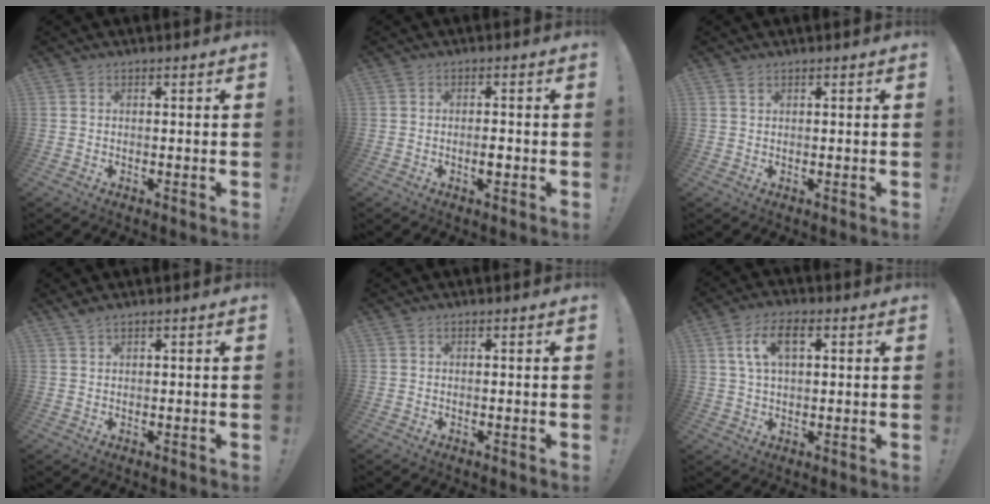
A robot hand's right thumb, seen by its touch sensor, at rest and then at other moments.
{"total": 2.4, "force": [-1.0, 1.0, 2.0], "torque": [-0.016, -0.001, -0.019]}
{"total": 0.9, "force": [0.7, 0.4, 0.5], "torque": [-0.003, -0.002, 0.011]}
{"total": 1.8, "force": [1.4, 0.3, 1.1], "torque": [-0.025, -0.003, 0.027]}
{"total": 0.0}
{"total": 9.1, "force": [3.0, 4.9, 7.1], "torque": [-0.127, 0.007, 0.052]}